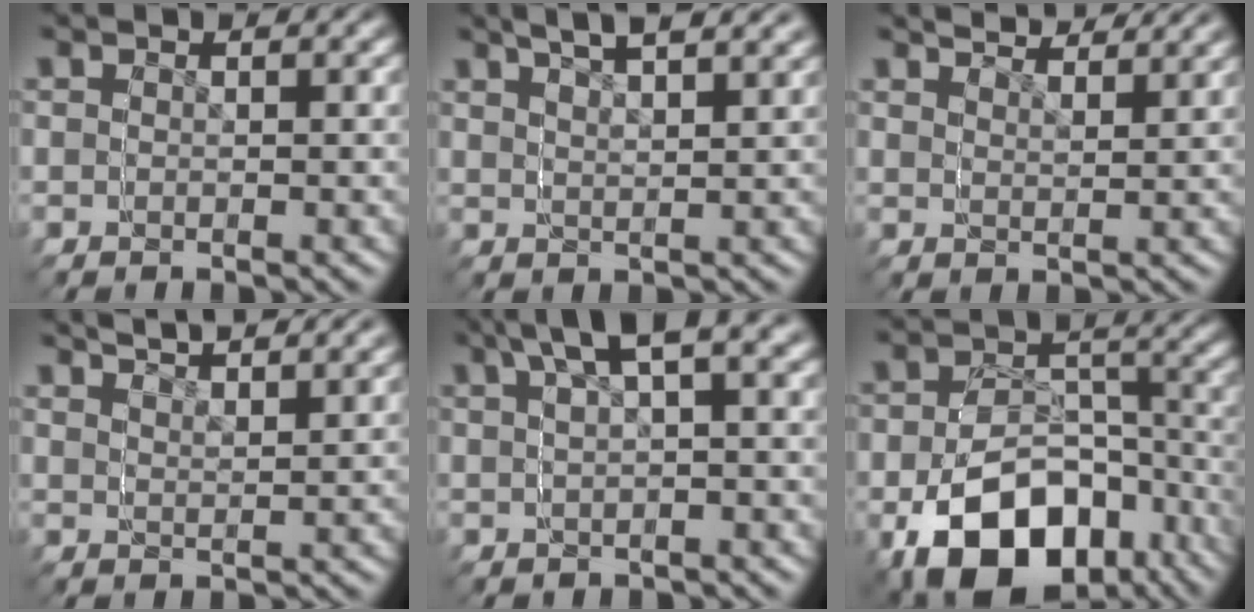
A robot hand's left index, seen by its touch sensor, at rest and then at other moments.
{"total": 3.2, "force": [3.1, 0.2, 0.7], "torque": [-0.021, 0.014, 0.043]}
{"total": 3.0, "force": [2.9, 0.6, 0.2], "torque": [-0.005, 0.008, 0.043]}
{"total": 3.5, "force": [3.3, 0.9, 0.4], "torque": [-0.017, 0.011, 0.048]}
{"total": 1.5, "force": [1.3, -0.3, 0.8], "torque": [-0.024, 0.014, 0.015]}
{"total": 9.0, "force": [-5.6, 7.0, 1.1], "torque": [-0.054, -0.062, -0.066]}